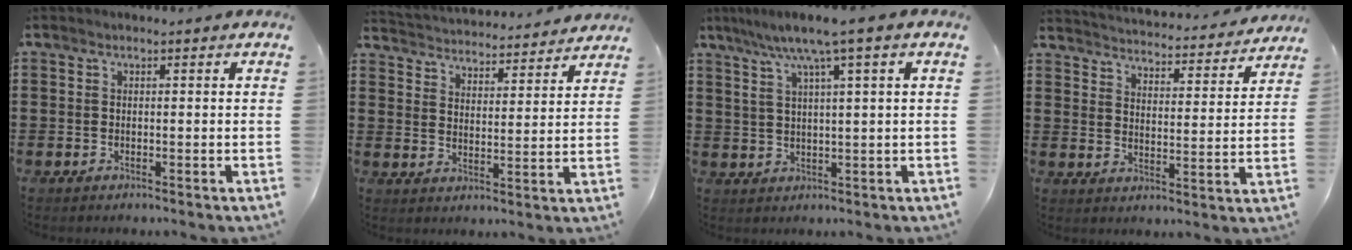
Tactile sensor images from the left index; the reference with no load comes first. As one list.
[{"total": 3.6, "force": [3.6, -0.1, -0.5], "torque": [-0.014, -0.031, 0.057]}, {"total": 6.0, "force": [3.3, -0.3, 5.0], "torque": [-0.107, -0.007, 0.050]}, {"total": 3.6, "force": [3.6, -0.4, 0.0], "torque": [-0.024, -0.036, 0.054]}]